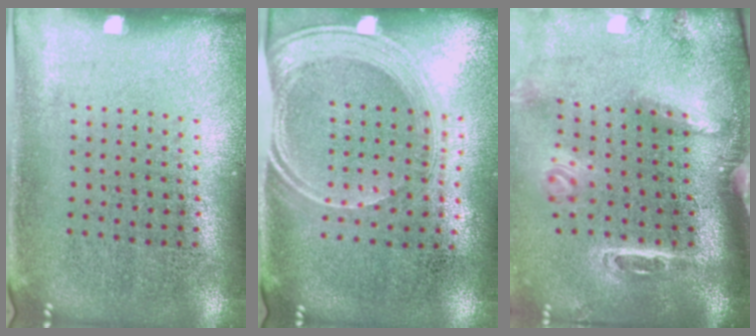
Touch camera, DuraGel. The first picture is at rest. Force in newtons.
{"total": 1.9, "press": 1.6, "slide": 1.1}
{"total": 3.2, "press": 2.2, "slide": 2.4}